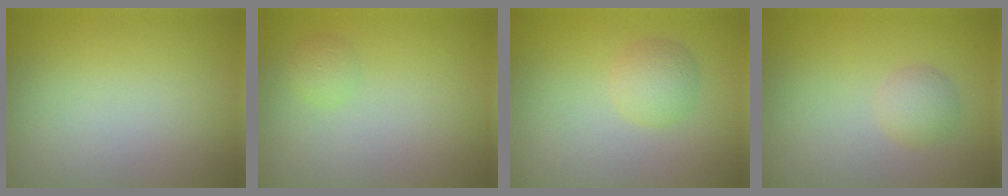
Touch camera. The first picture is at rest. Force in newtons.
{"total": 0.8, "press": 0.8, "slide": 0.0}
{"total": 2.4, "press": 2.4, "slide": 0.1}
{"total": 1.8, "press": 1.8, "slide": 0.1}